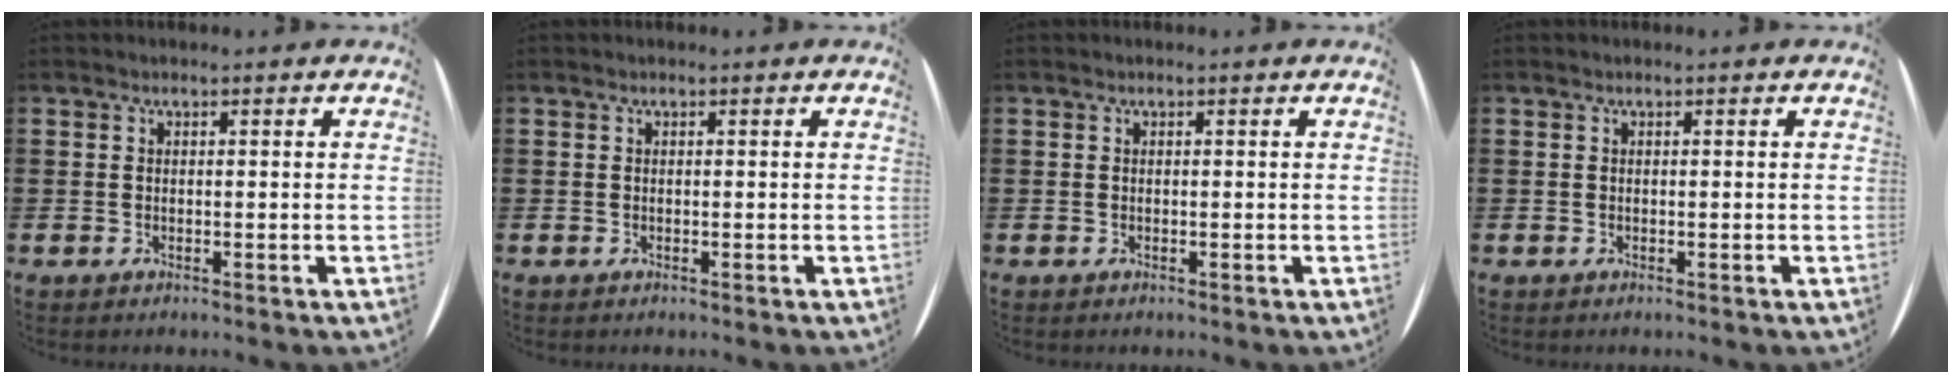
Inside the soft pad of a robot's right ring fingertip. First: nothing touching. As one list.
[{"total": 0.0}, {"total": 0.0}, {"total": 0.0}]